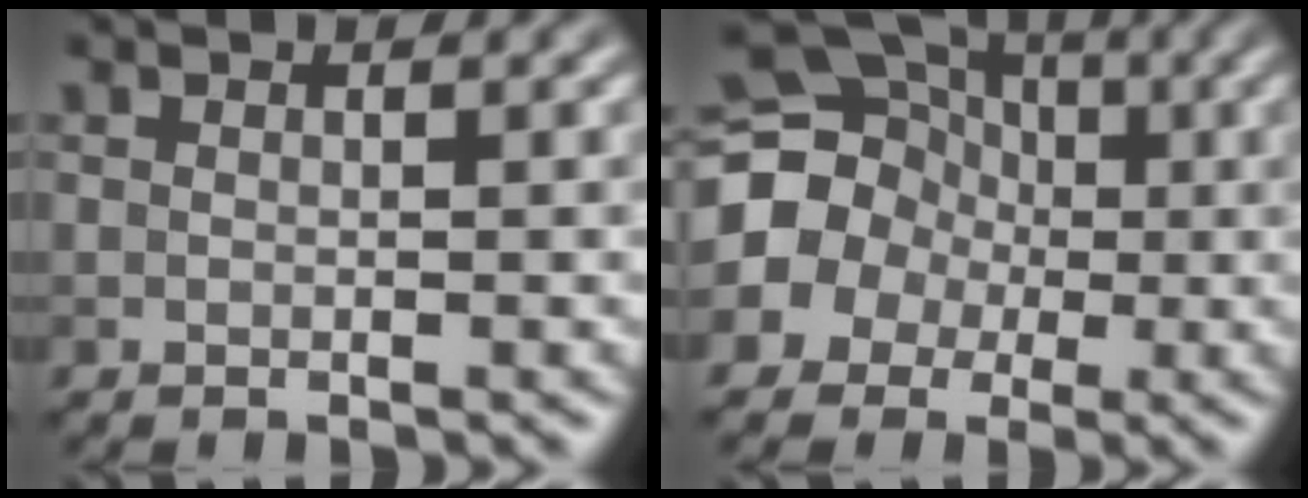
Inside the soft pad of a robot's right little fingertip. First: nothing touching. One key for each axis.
{"total": 12.3, "fx": -0.6, "fy": 11.5, "fz": 4.3, "tx": -0.106, "ty": 0.021, "tz": -0.049}